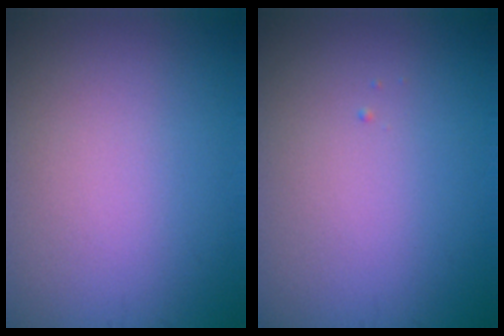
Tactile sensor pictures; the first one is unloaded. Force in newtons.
{"total": 0.0}